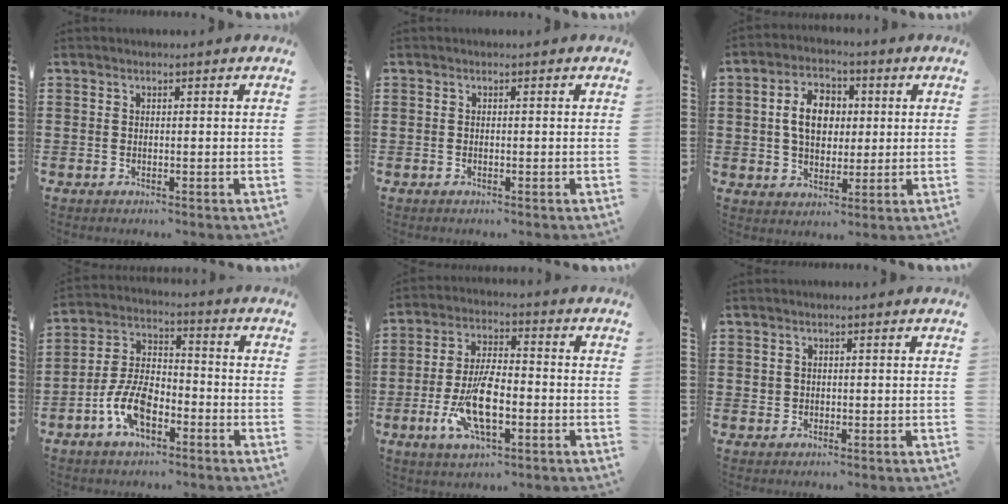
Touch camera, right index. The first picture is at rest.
{"total": 0.0}
{"total": 7.5, "force": [0.8, 5.3, 5.3], "torque": [-0.107, 0.011, 0.006]}
{"total": 8.6, "force": [-4.0, 4.5, 6.2], "torque": [-0.142, 0.006, -0.079]}
{"total": 10.4, "force": [-3.0, 4.0, 9.1], "torque": [-0.196, -0.011, -0.057]}
{"total": 0.9, "force": [0.2, 0.9, 0.2], "torque": [-0.005, 0.006, 0.003]}